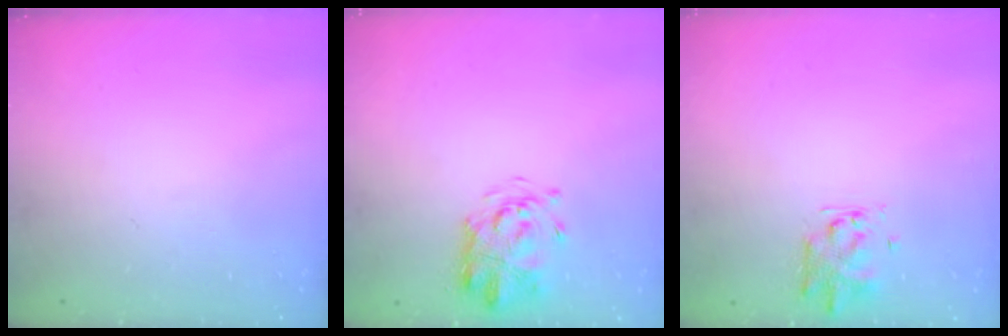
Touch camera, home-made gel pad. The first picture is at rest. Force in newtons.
{"total": 3.4, "press": 3.2, "slide": 1.2}
{"total": 1.4, "press": 1.1, "slide": 0.8}